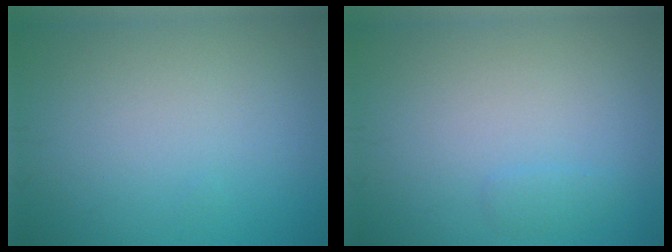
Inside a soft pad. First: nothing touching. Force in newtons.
{"total": 0.8, "press": 0.8, "slide": 0.1}